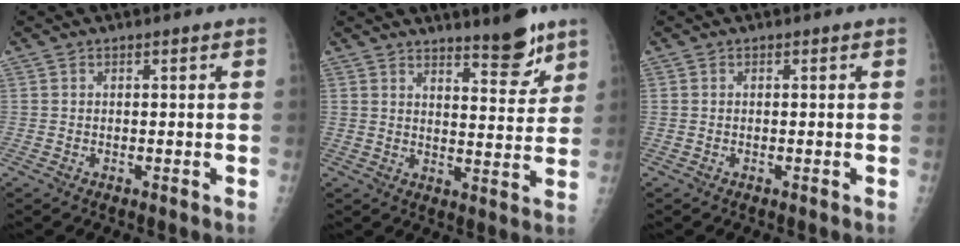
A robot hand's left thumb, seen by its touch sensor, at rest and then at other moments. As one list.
[{"total": 8.4, "force": [6.4, 1.9, 5.0], "torque": [-0.052, -0.053, 0.099]}, {"total": 0.0}]